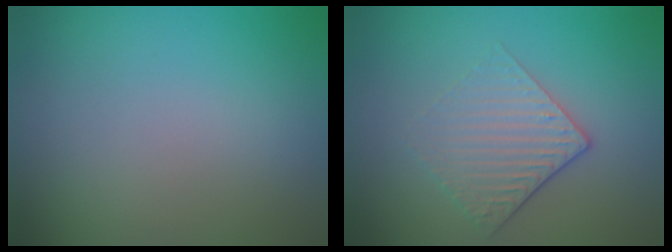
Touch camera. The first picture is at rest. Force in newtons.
{"total": 3.2, "press": 2.6, "slide": 1.8}